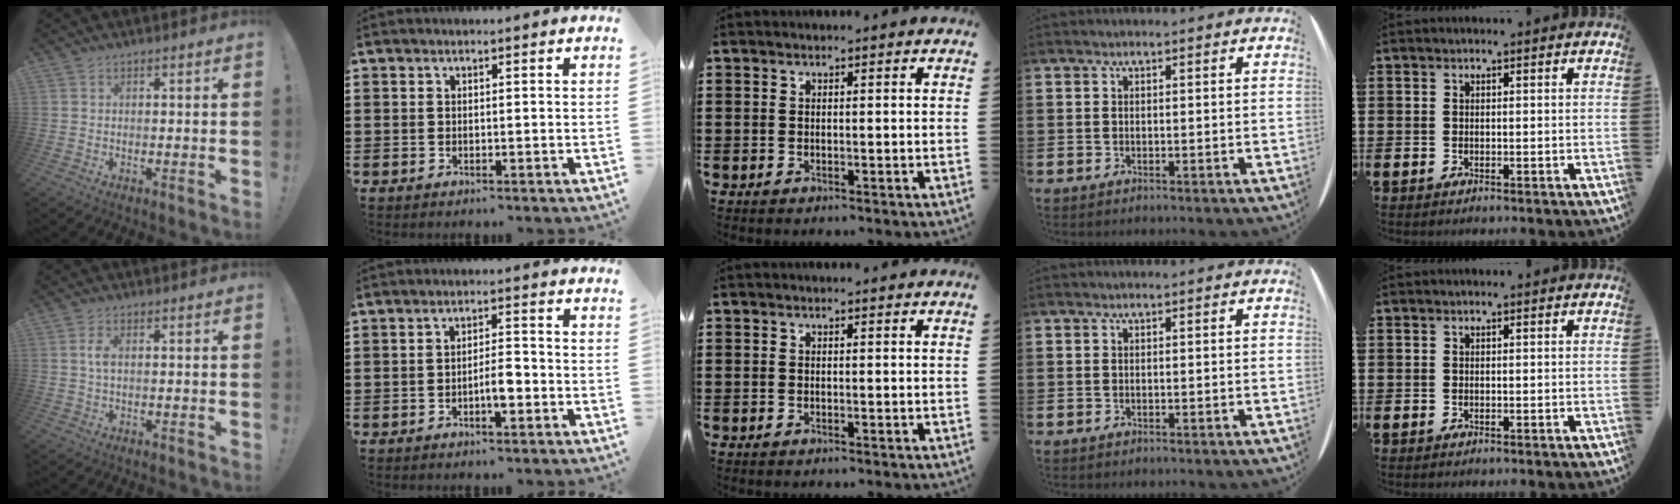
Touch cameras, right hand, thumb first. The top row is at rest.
{"thumb": {"total": 2.9, "force": [0.3, 1.2, 2.6], "torque": [-0.043, 0.003, 0.002]}, "index": {"total": 4.0, "force": [-1.6, 1.2, 3.5], "torque": [-0.068, 0.003, -0.031]}}